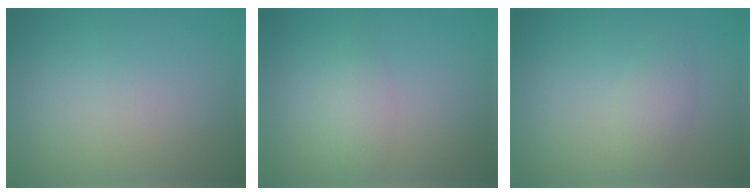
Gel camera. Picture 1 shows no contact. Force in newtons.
{"total": 1.9, "press": 1.9, "slide": 0.1}
{"total": 2.1, "press": 2.1, "slide": 0.1}